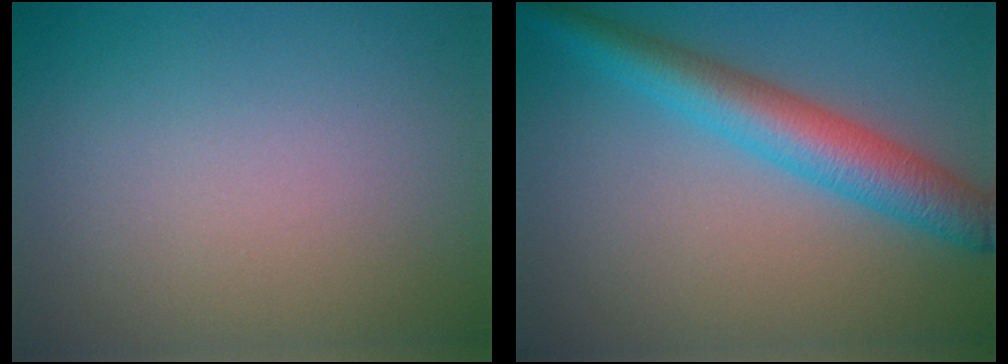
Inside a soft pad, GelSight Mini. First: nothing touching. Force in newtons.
{"total": 5.5, "press": 5.5, "slide": 0.1}